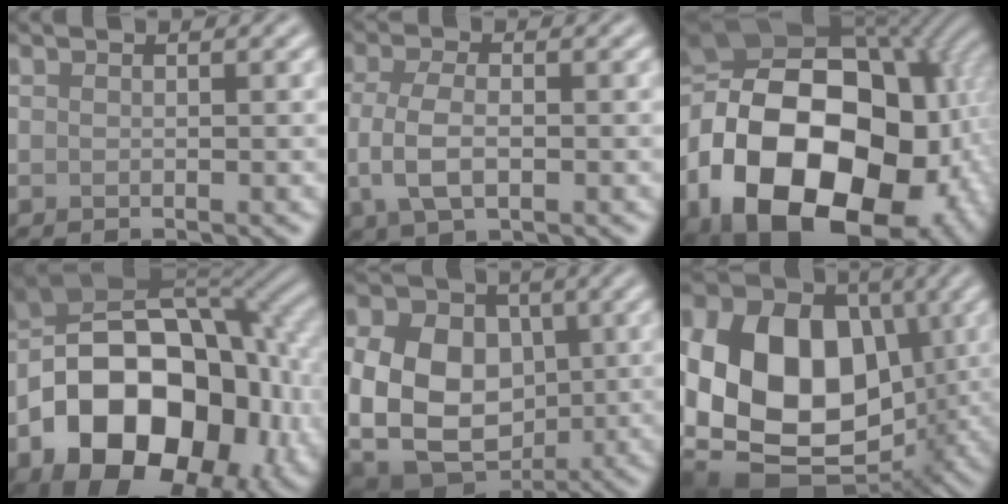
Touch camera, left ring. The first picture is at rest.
{"total": 4.1, "force": [-0.5, 2.1, 3.5], "torque": [-0.082, -0.004, -0.010]}
{"total": 21.8, "force": [-5.9, 14.8, 14.9], "torque": [-0.296, -0.016, -0.088]}
{"total": 19.0, "force": [-5.6, 12.7, 13.0], "torque": [-0.218, -0.033, -0.083]}
{"total": 15.8, "force": [0.7, 12.4, 9.8], "torque": [-0.185, 0.015, -0.005]}
{"total": 16.4, "force": [-0.6, 11.7, 11.4], "torque": [-0.202, -0.004, -0.015]}